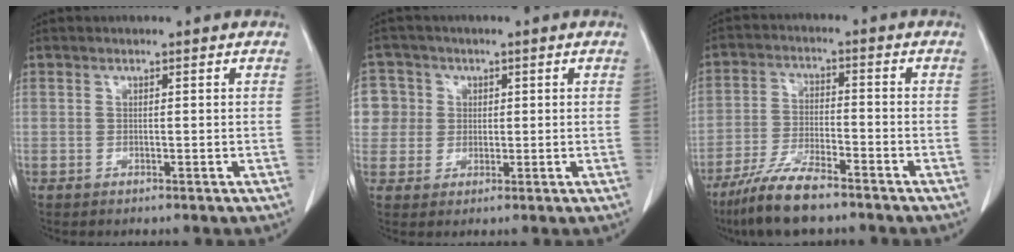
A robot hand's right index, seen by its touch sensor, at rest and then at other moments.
{"total": 7.1, "force": [1.5, 6.9, 0.5], "torque": [-0.010, 0.026, 0.035]}
{"total": 9.7, "force": [-7.5, 1.7, 5.9], "torque": [-0.117, -0.022, -0.140]}